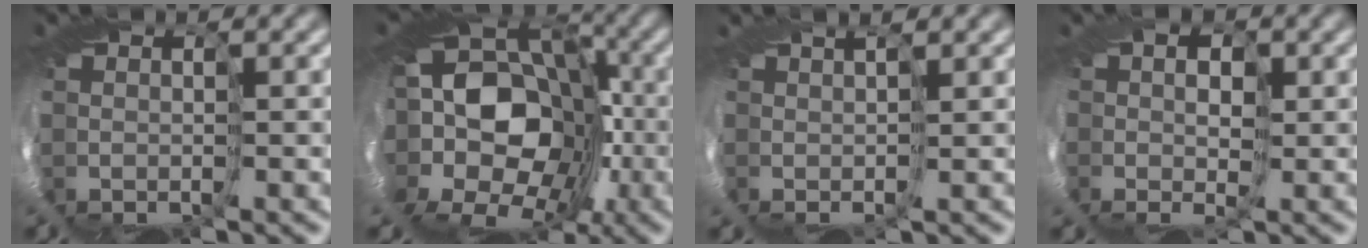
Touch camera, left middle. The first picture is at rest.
{"total": 14.6, "force": [-3.2, 11.9, 7.9], "torque": [-0.123, 0.023, -0.107]}
{"total": 2.8, "force": [1.6, -2.2, -0.9], "torque": [0.025, 0.022, 0.003]}
{"total": 0.8, "force": [0.7, -0.1, 0.4], "torque": [0.021, 0.016, -0.007]}